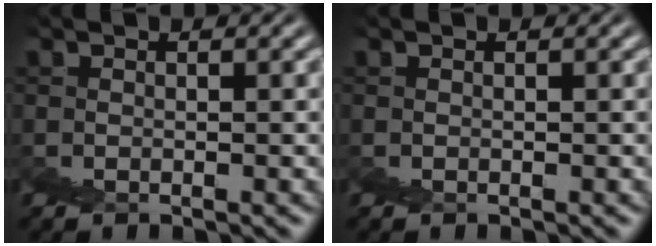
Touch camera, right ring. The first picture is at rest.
{"total": 0.0}